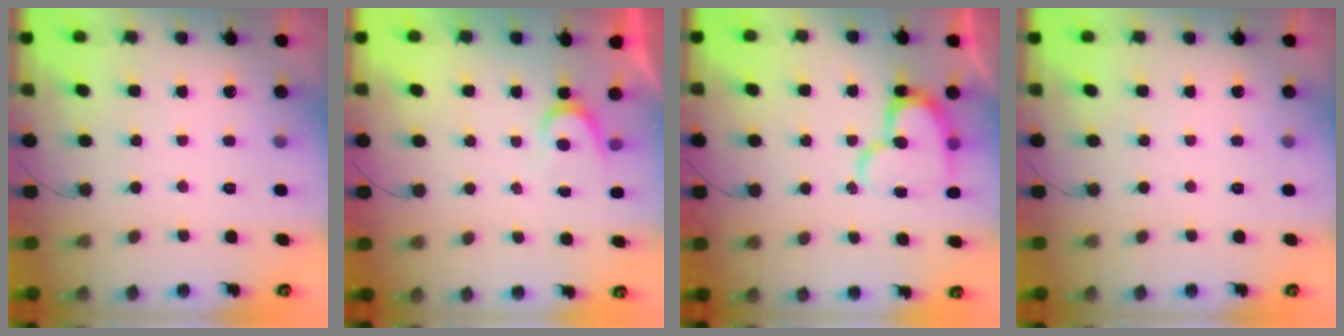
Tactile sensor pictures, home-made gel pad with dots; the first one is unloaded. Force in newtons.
{"total": 4.4, "press": 4.3, "slide": 0.4}
{"total": 16.2, "press": 16.1, "slide": 1.4}
{"total": 0.0}